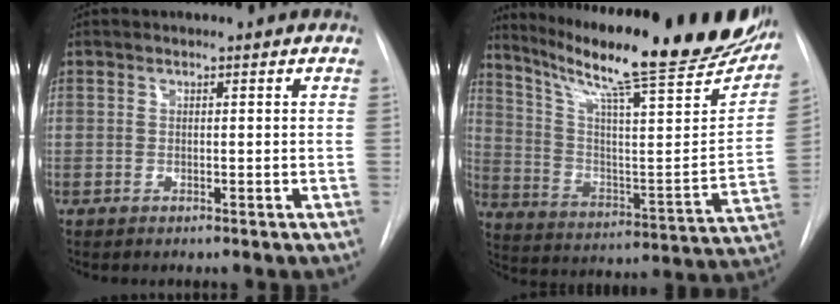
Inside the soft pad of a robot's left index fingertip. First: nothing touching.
{"total": 30.9, "force": [24.9, 3.2, 18.1], "torque": [-0.292, -0.069, 0.344]}